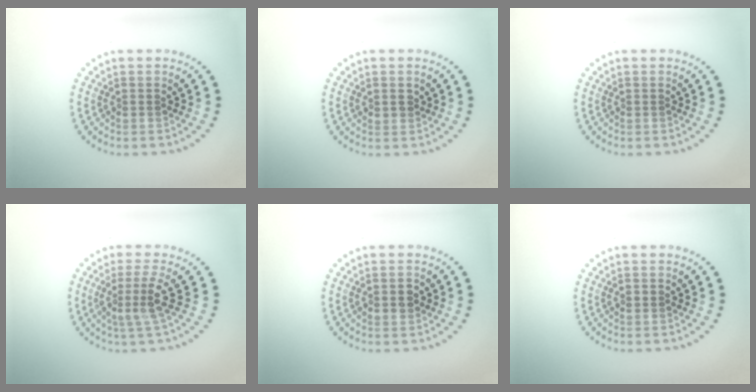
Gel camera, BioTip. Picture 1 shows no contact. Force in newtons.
{"total": 0.6, "press": 0.6, "slide": 0.2}
{"total": 0.0}
{"total": 3.0, "press": 2.1, "slide": 2.1}
{"total": 1.6, "press": 1.6, "slide": 0.2}
{"total": 0.8, "press": 0.8, "slide": 0.1}